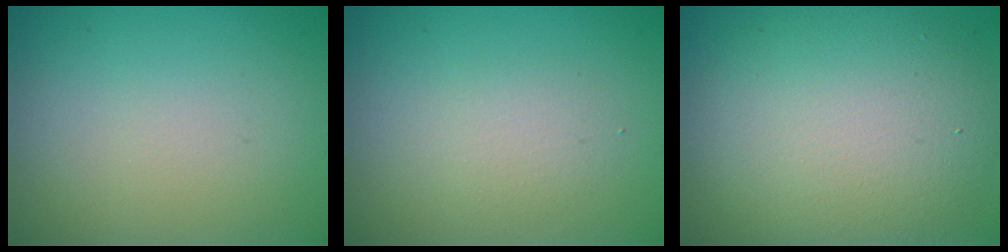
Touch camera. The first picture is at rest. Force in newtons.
{"total": 1.8, "press": 1.8, "slide": 0.0}
{"total": 9.5, "press": 9.5, "slide": 0.1}